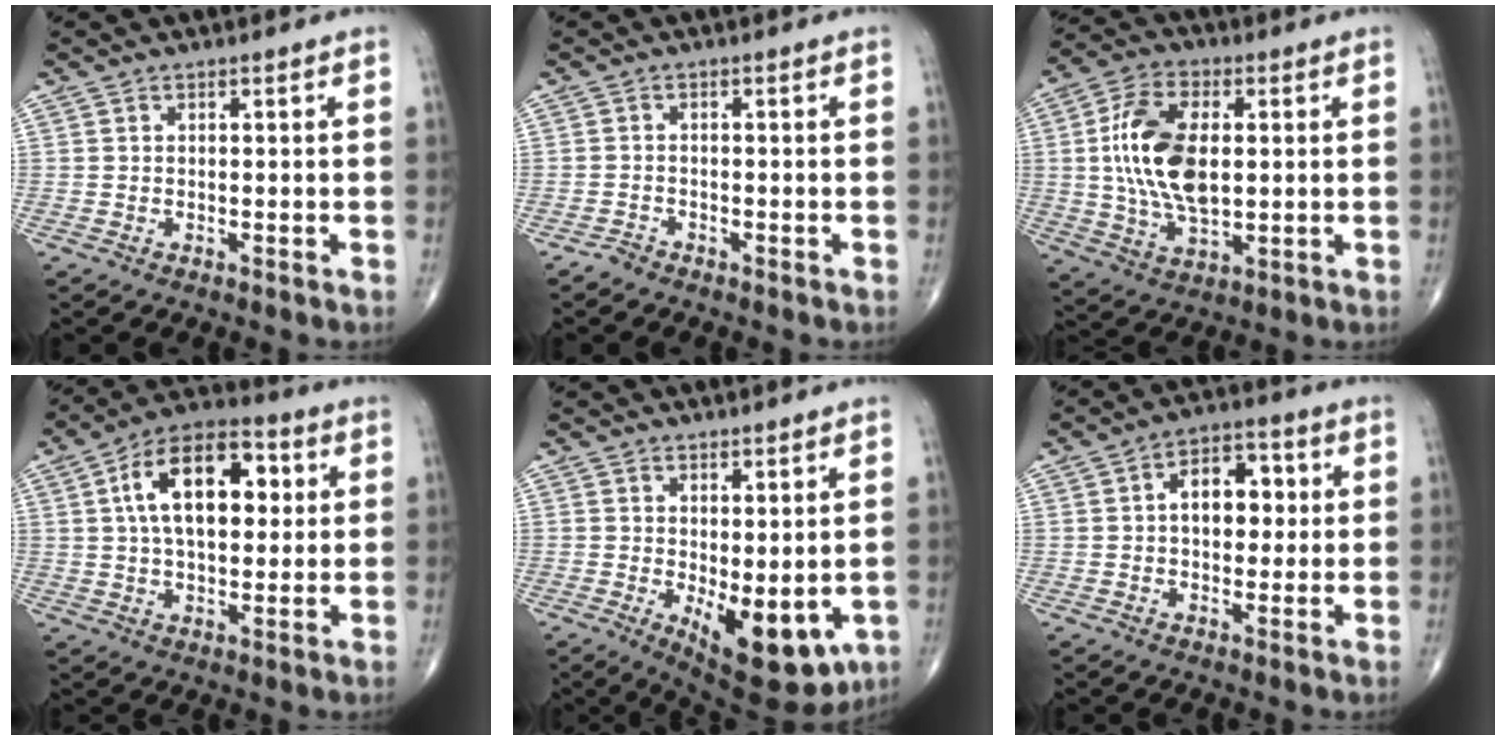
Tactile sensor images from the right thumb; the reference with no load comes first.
{"total": 1.3, "force": [-1.2, 0.5, 0.0], "torque": [-0.003, 0.001, -0.026]}
{"total": 15.6, "force": [1.4, 8.5, 13.0], "torque": [-0.246, 0.002, 0.028]}
{"total": 16.7, "force": [3.6, 9.2, 13.5], "torque": [-0.199, 0.017, 0.053]}
{"total": 13.1, "force": [-3.1, 5.8, 11.3], "torque": [-0.136, -0.021, -0.024]}
{"total": 9.3, "force": [1.2, 6.0, 7.1], "torque": [-0.075, 0.018, 0.013]}